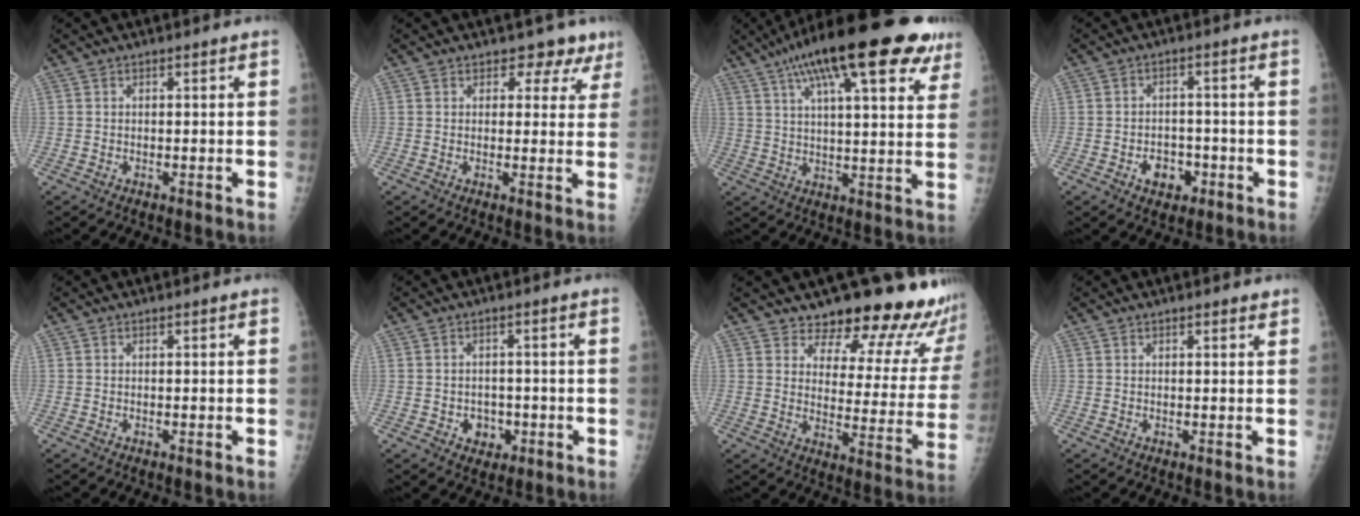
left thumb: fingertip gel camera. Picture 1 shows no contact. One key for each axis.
{"total": 5.4, "fx": 4.1, "fy": 3.4, "fz": 0.9, "tx": 0.024, "ty": -0.022, "tz": 0.036}
{"total": 24.7, "fx": 14.1, "fy": 7.5, "fz": 18.9, "tx": -0.275, "ty": 0.006, "tz": 0.200}
{"total": 5.4, "fx": -2.3, "fy": 4.0, "fz": 2.8, "tx": -0.019, "ty": 0.017, "tz": -0.031}
{"total": 0.0}
{"total": 3.7, "fx": -1.2, "fy": 3.1, "fz": 1.6, "tx": -0.002, "ty": 0.007, "tz": -0.012}
{"total": 19.8, "fx": 18.3, "fy": 5.7, "fz": 4.9, "tx": -0.007, "ty": -0.156, "tz": 0.214}
{"total": 1.1, "fx": 1.0, "fy": 0.4, "fz": 0.5, "tx": -0.002, "ty": -0.004, "tz": 0.011}